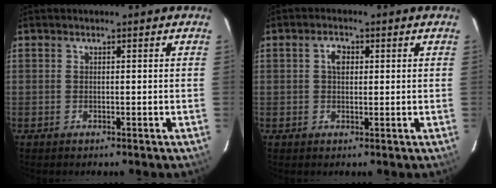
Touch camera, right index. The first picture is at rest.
{"total": 2.8, "force": [0.7, 1.9, 2.0], "torque": [-0.034, 0.009, 0.012]}